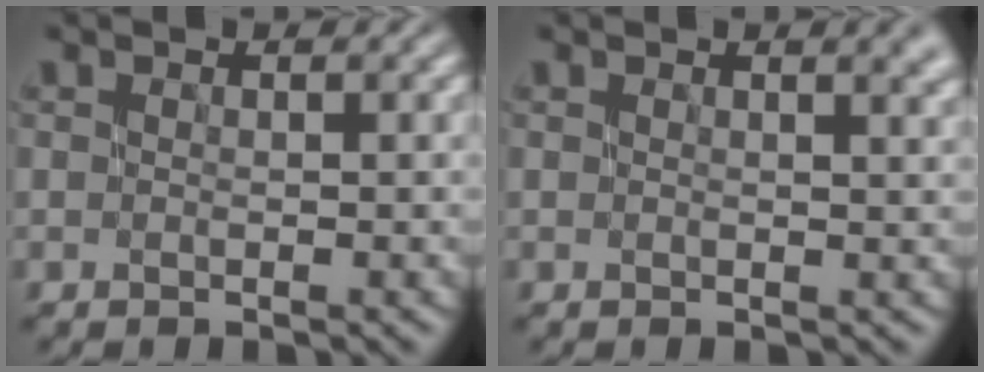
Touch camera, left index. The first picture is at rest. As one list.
[{"total": 2.3, "force": [0.7, 1.0, 1.9], "torque": [-0.010, 0.009, 0.003]}]